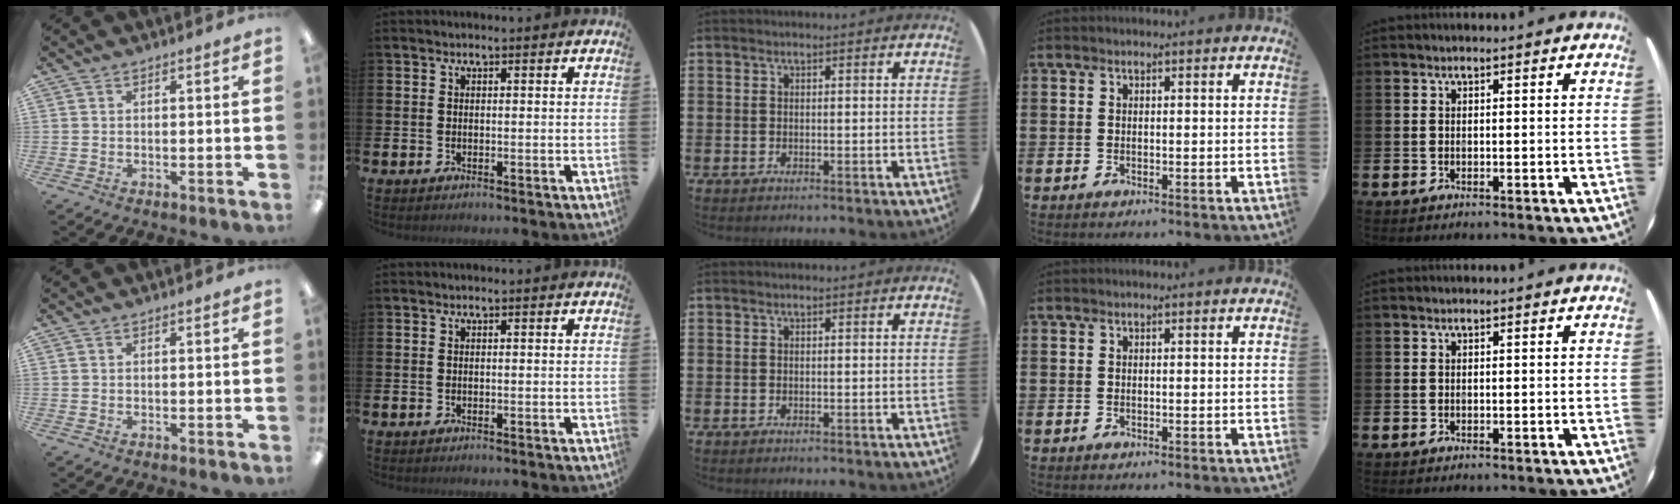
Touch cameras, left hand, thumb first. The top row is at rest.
{}